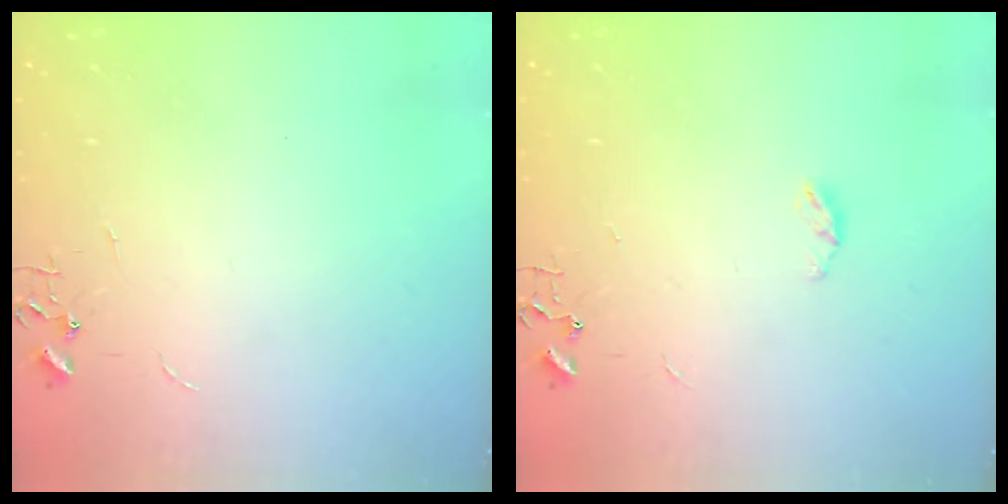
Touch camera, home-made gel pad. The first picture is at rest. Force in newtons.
{"total": 3.9, "press": 3.8, "slide": 0.6}